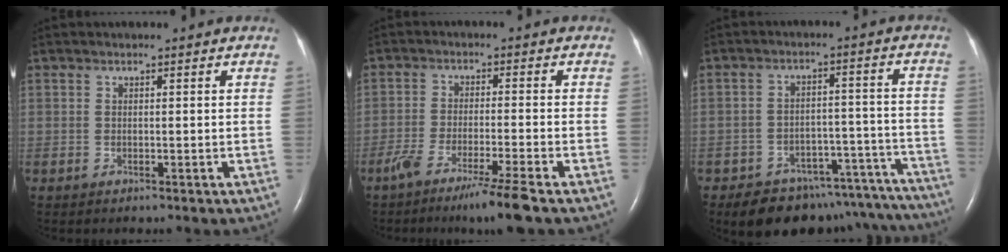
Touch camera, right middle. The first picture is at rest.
{"total": 8.3, "force": [-5.8, -1.0, 5.7], "torque": [-0.097, -0.024, -0.102]}
{"total": 18.0, "force": [-16.1, 6.8, 4.4], "torque": [-0.024, 0.043, -0.200]}